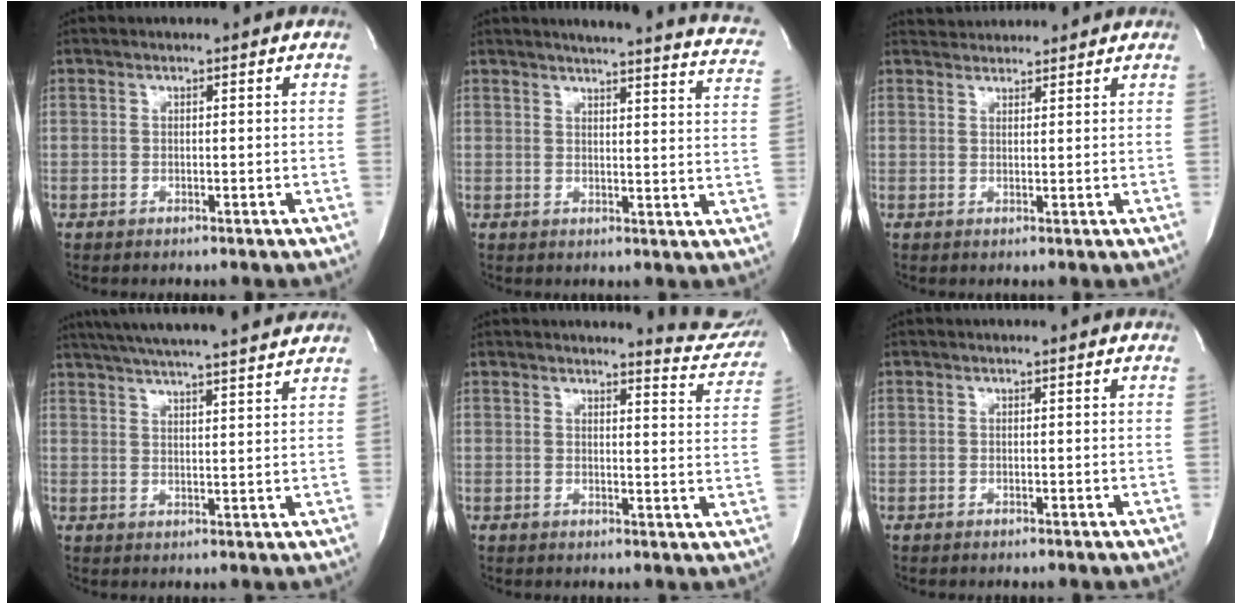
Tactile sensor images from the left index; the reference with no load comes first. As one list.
[{"total": 21.4, "force": [19.4, 2.0, 8.8], "torque": [-0.114, -0.063, 0.205]}, {"total": 3.7, "force": [3.7, 0.6, 0.0], "torque": [-0.006, 0.026, 0.059]}, {"total": 19.4, "force": [17.2, 1.0, 9.0], "torque": [-0.157, 0.024, 0.237]}, {"total": 8.3, "force": [8.2, 0.8, 0.8], "torque": [0.002, -0.055, 0.070]}, {"total": 0.0}]